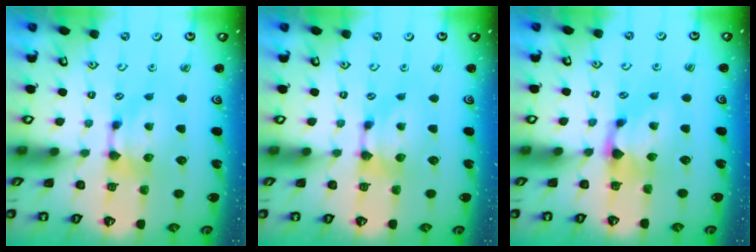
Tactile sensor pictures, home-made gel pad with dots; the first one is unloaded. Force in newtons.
{"total": 0.0}
{"total": 1.3, "press": 0.4, "slide": 1.2}